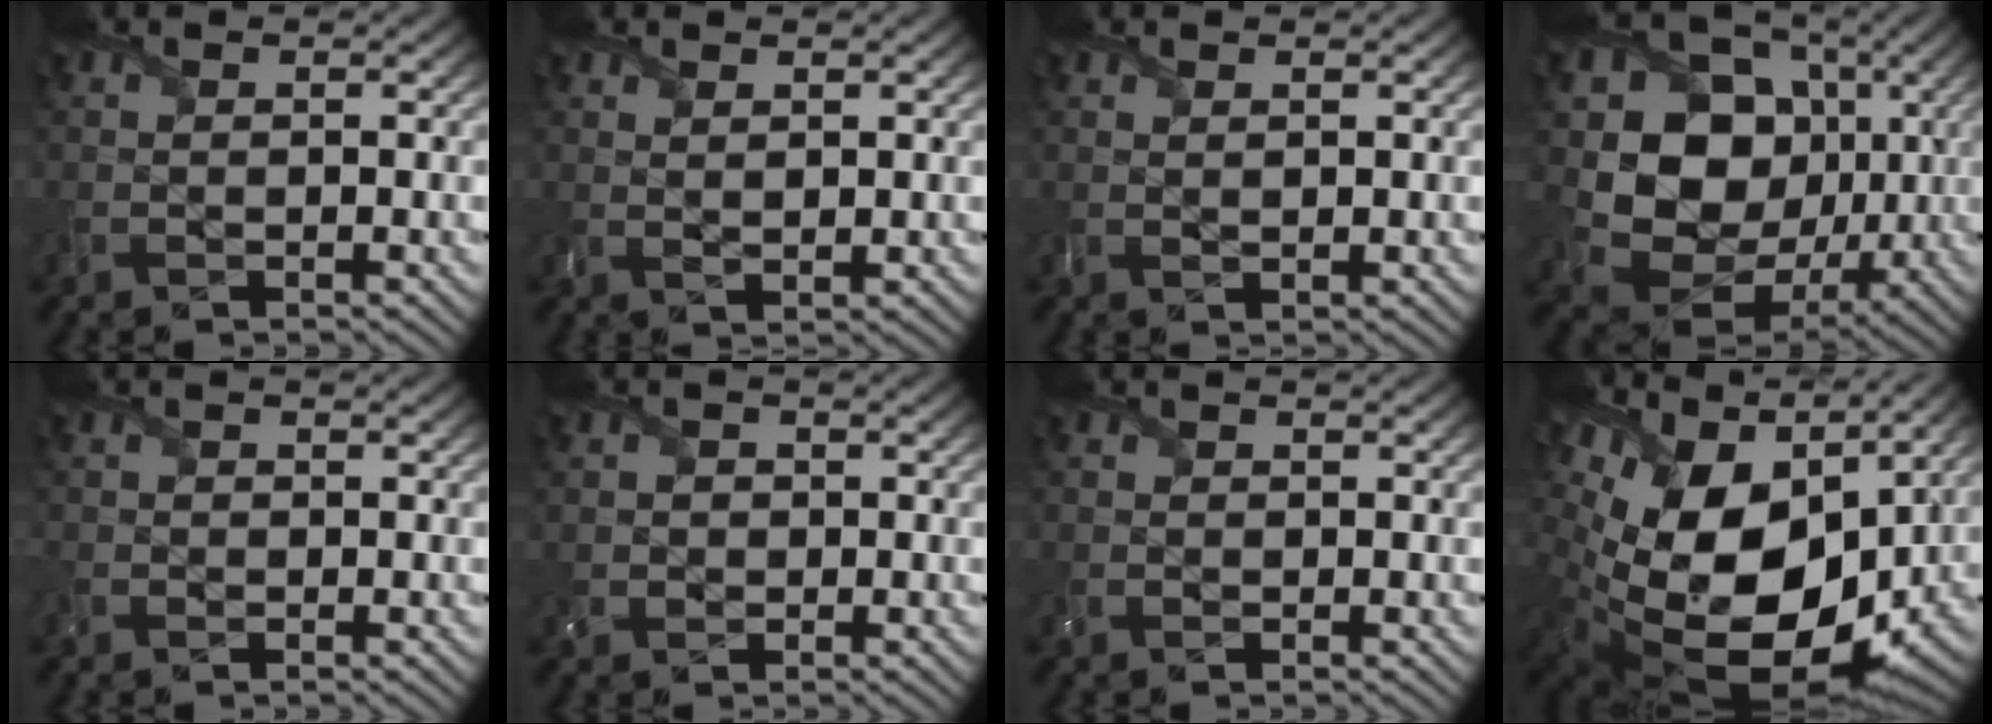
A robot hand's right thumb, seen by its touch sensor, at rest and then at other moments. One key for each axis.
{"total": 1.5, "fx": 1.0, "fy": 0.6, "fz": 0.9, "tx": -0.022, "ty": -0.004, "tz": 0.024}
{"total": 0.9, "fx": 0.7, "fy": 0.3, "fz": 0.4, "tx": -0.014, "ty": -0.001, "tz": 0.016}
{"total": 14.5, "fx": 1.2, "fy": 12.4, "fz": 7.3, "tx": -0.162, "ty": -0.024, "tz": 0.017}
{"total": 1.2, "fx": -0.5, "fy": 1.0, "fz": 0.3, "tx": -0.005, "ty": -0.007, "tz": -0.010}
{"total": 1.8, "fx": -0.1, "fy": 1.8, "fz": 0.5, "tx": -0.012, "ty": 0.001, "tz": -0.003}
{"total": 0.9, "fx": -0.2, "fy": 0.9, "fz": 0.2, "tx": -0.003, "ty": -0.004, "tz": -0.005}
{"total": 19.9, "fx": 3.0, "fy": 13.0, "fz": 14.8, "tx": -0.299, "ty": -0.035, "tz": 0.083}